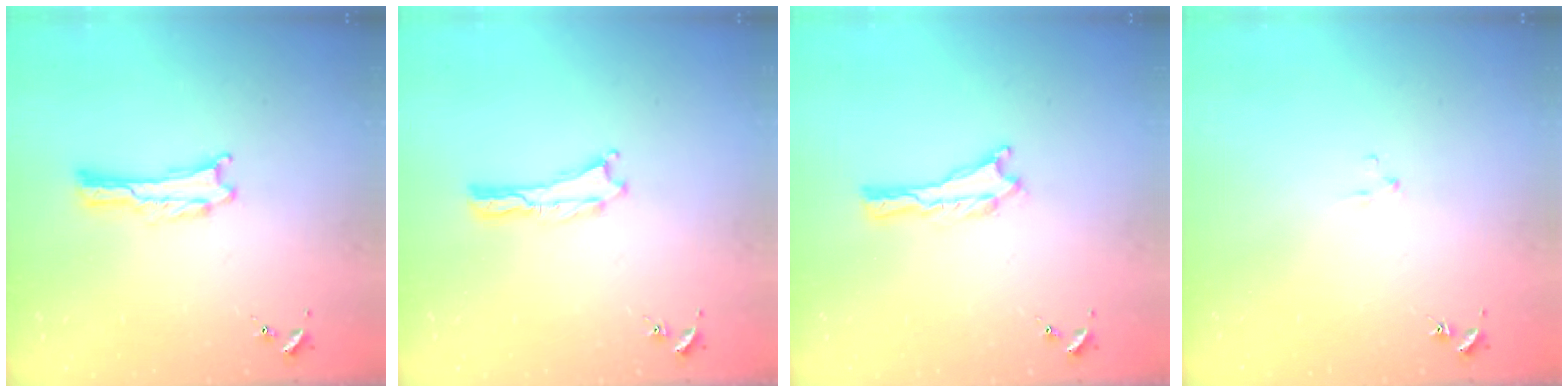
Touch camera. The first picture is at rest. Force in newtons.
{"total": 0.0}
{"total": 0.0}
{"total": 1.8, "press": 1.8, "slide": 0.1}